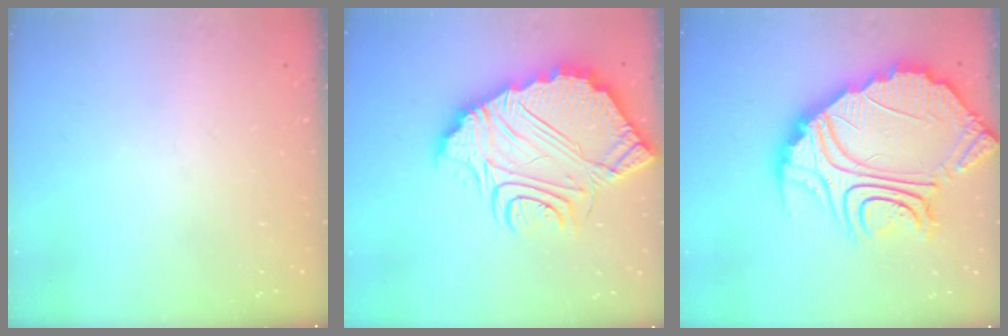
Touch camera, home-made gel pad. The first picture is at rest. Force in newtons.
{"total": 19.4, "press": 19.3, "slide": 1.3}
{"total": 27.9, "press": 27.8, "slide": 2.5}